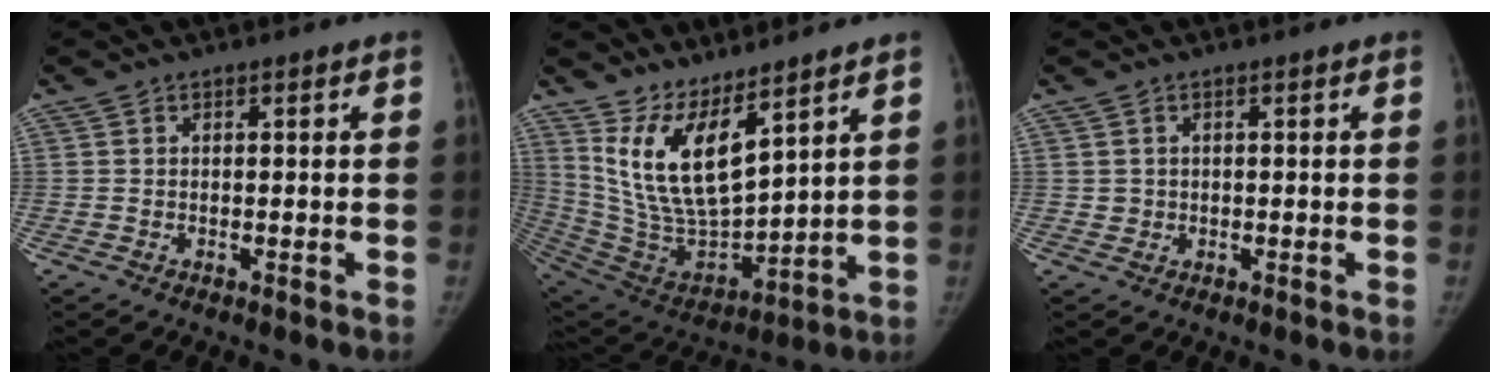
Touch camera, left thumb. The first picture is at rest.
{"total": 14.4, "force": [8.9, 4.8, 10.2], "torque": [-0.173, -0.069, 0.199]}
{"total": 1.1, "force": [0.1, 1.1, 0.2], "torque": [0.004, 0.002, 0.002]}